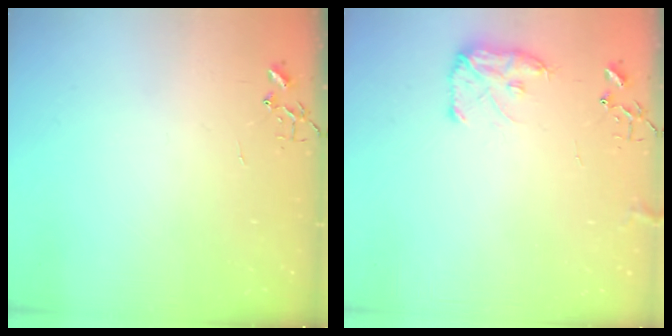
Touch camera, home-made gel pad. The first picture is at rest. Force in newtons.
{"total": 8.9, "press": 8.8, "slide": 0.6}